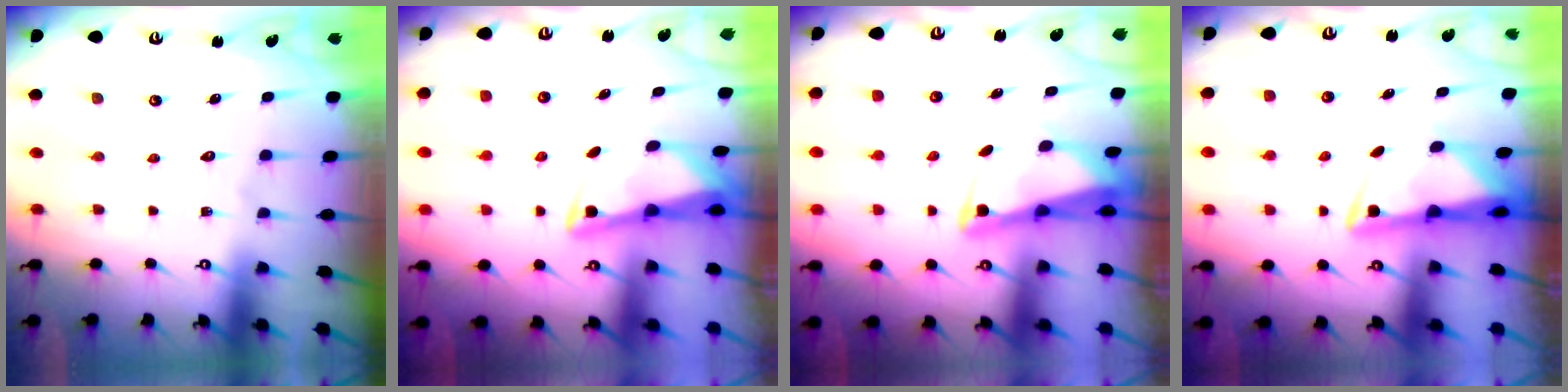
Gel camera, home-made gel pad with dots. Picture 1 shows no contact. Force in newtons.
{"total": 3.3, "press": 3.3, "slide": 0.3}
{"total": 2.3, "press": 2.3, "slide": 0.2}
{"total": 2.8, "press": 2.8, "slide": 0.6}